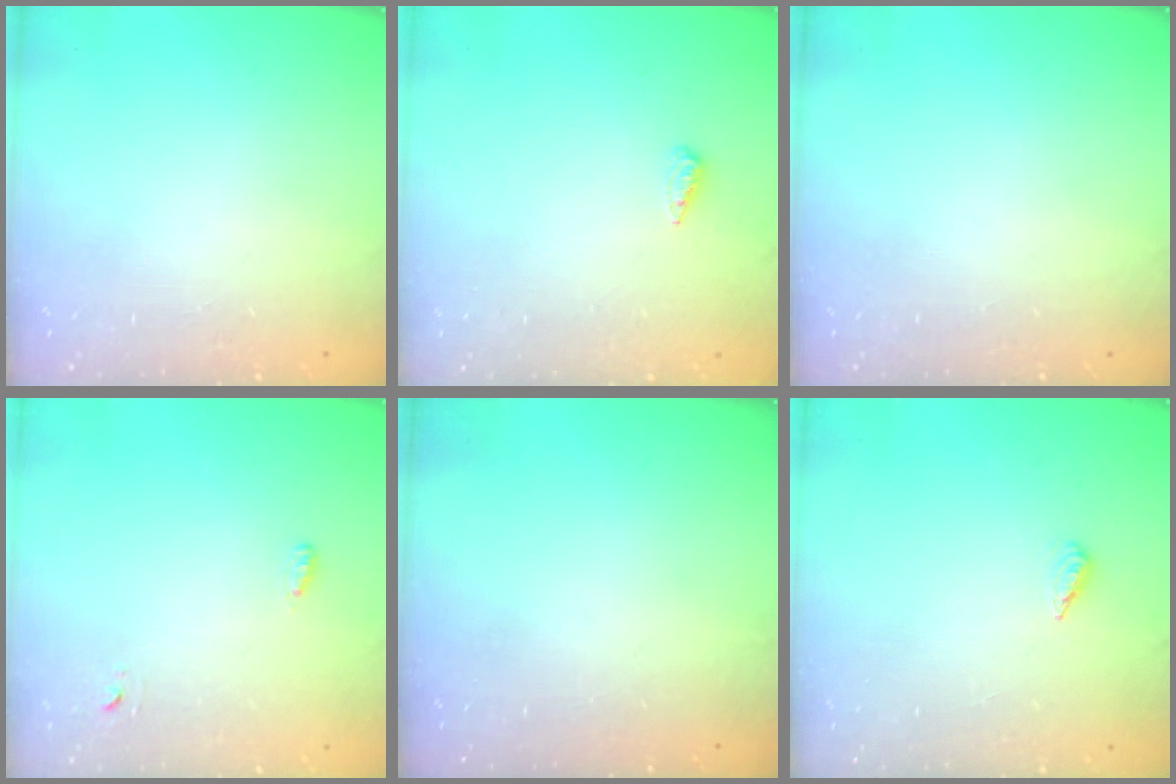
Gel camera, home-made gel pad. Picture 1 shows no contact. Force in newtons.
{"total": 6.1, "press": 6.0, "slide": 1.0}
{"total": 0.0}
{"total": 2.8, "press": 2.7, "slide": 0.6}
{"total": 0.0}
{"total": 2.3, "press": 2.2, "slide": 0.8}